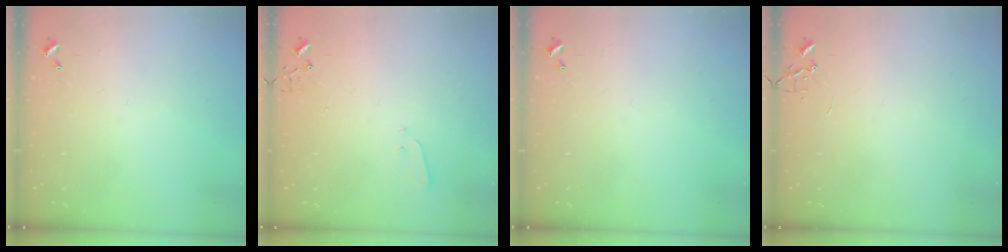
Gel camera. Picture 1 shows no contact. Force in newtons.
{"total": 2.1, "press": 2.1, "slide": 0.3}
{"total": 0.0}
{"total": 0.0}